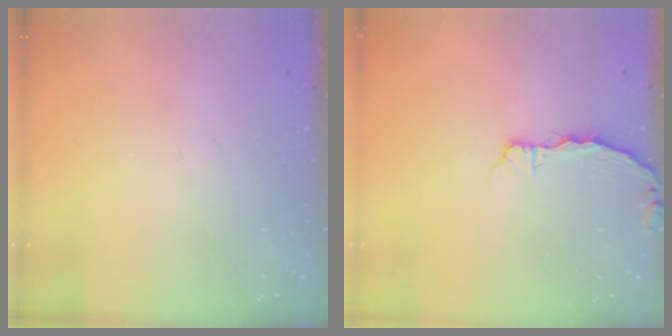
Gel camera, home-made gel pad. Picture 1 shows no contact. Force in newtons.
{"total": 3.0, "press": 3.0, "slide": 0.3}